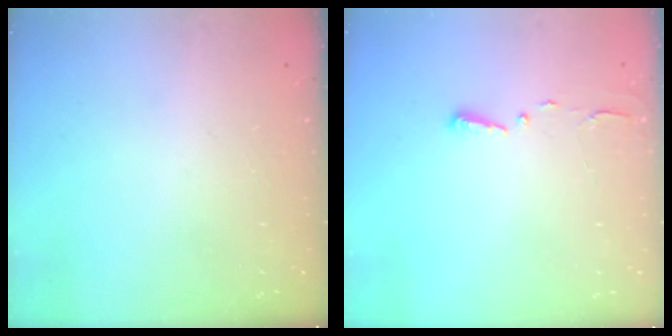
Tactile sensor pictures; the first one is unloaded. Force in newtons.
{"total": 2.7, "press": 2.7, "slide": 0.4}